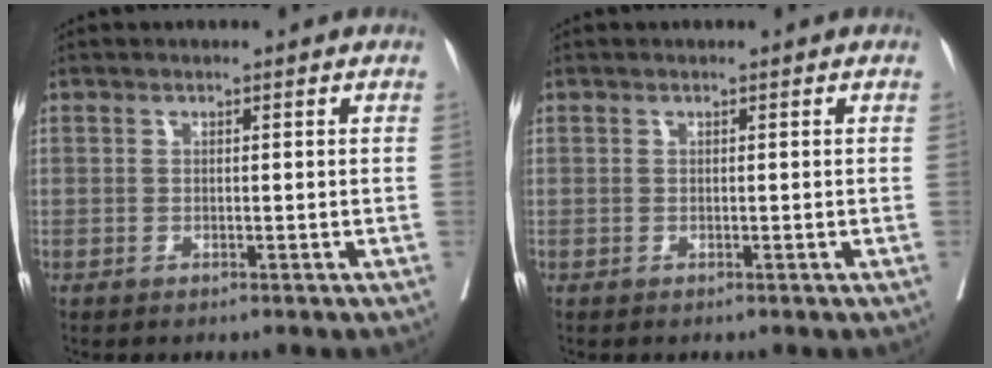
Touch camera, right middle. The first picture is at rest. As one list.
[{"total": 0.0}]